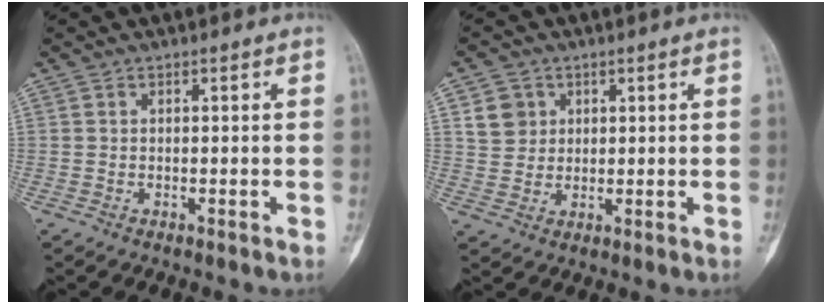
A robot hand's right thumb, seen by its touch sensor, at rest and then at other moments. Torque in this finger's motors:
{"motor_torque": [-0.28, 0.29, 0.19, -0.17, -0.01]}